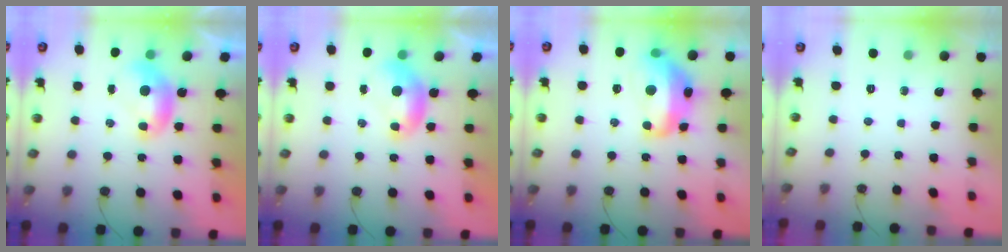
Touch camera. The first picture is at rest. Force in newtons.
{"total": 0.0}
{"total": 7.6, "press": 7.6, "slide": 0.8}
{"total": 0.0}